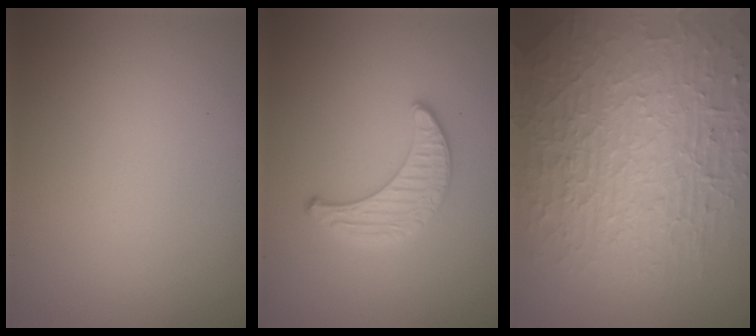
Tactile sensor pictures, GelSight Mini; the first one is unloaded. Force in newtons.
{"total": 2.0, "press": 2.0, "slide": 0.1}
{"total": 10.0, "press": 6.6, "slide": 7.5}